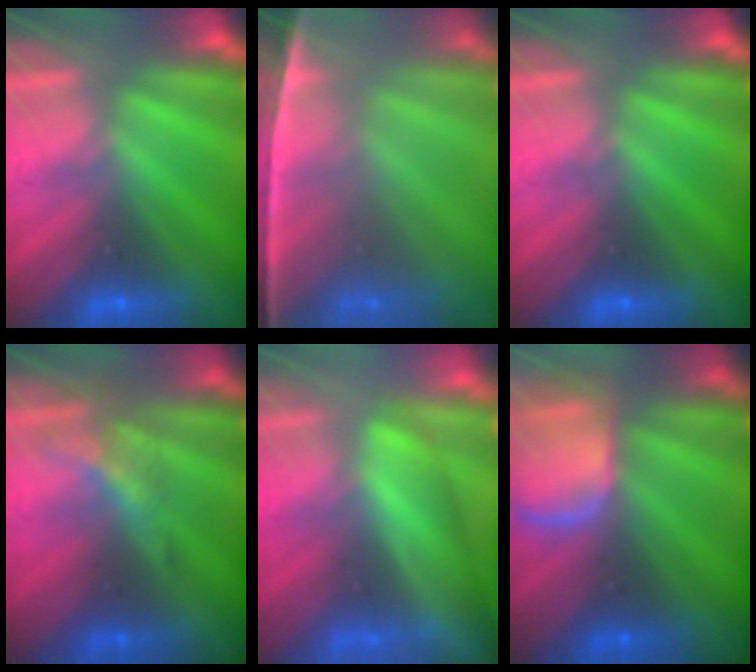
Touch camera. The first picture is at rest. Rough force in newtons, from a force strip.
{"total": 7.0}
{"total": 0.0}
{"total": 2.1}
{"total": 3.8}
{"total": 8.2}